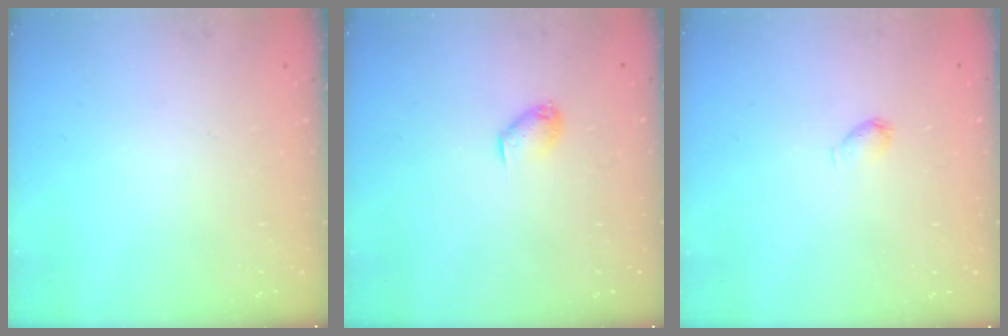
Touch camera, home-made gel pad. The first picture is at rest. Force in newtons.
{"total": 5.9, "press": 5.9, "slide": 0.7}
{"total": 3.2, "press": 3.1, "slide": 0.5}